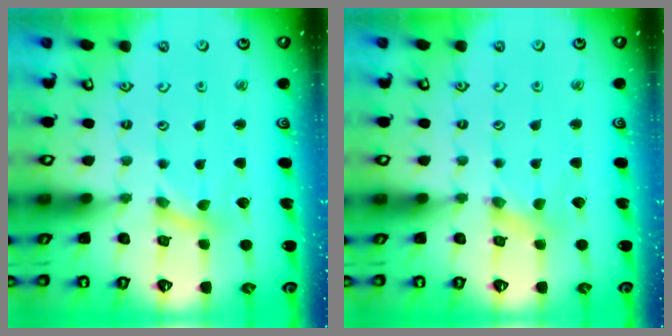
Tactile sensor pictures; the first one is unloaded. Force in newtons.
{"total": 1.4, "press": 1.3, "slide": 0.2}